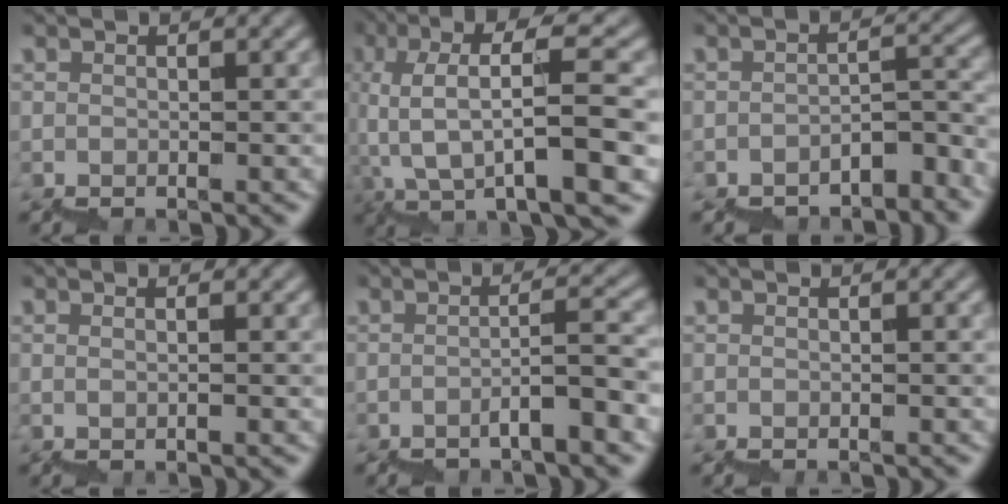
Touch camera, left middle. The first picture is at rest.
{"total": 9.1, "force": [0.4, 2.6, 8.7], "torque": [-0.156, 0.022, 0.009]}
{"total": 3.6, "force": [-3.1, 1.0, 1.5], "torque": [-0.027, 0.011, -0.041]}
{"total": 1.1, "force": [0.6, 0.3, 0.9], "torque": [-0.005, -0.001, 0.006]}
{"total": 4.4, "force": [-1.4, 0.6, 4.1], "torque": [-0.052, 0.027, -0.028]}
{"total": 0.0}